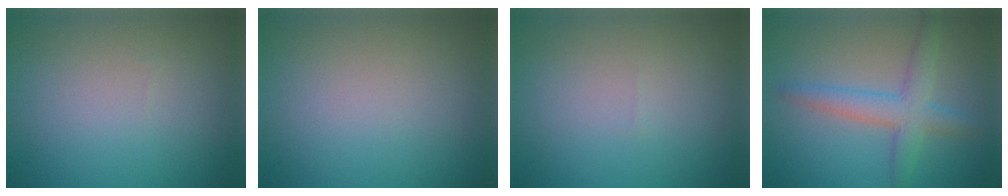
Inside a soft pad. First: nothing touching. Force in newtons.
{"total": 0.0}
{"total": 0.0}
{"total": 4.1, "press": 4.1, "slide": 0.1}